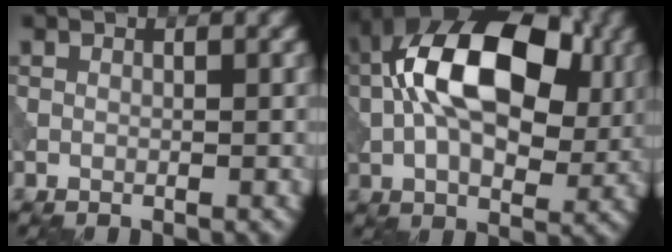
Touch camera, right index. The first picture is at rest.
{"total": 14.2, "force": [2.1, 8.4, 11.2], "torque": [-0.191, 0.021, 0.022]}